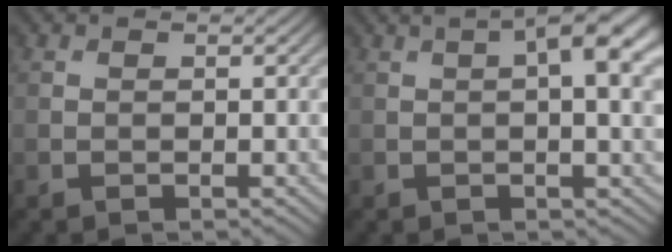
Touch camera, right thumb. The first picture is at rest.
{"total": 7.6, "force": [2.2, 2.4, 6.8], "torque": [-0.103, 0.009, 0.033]}